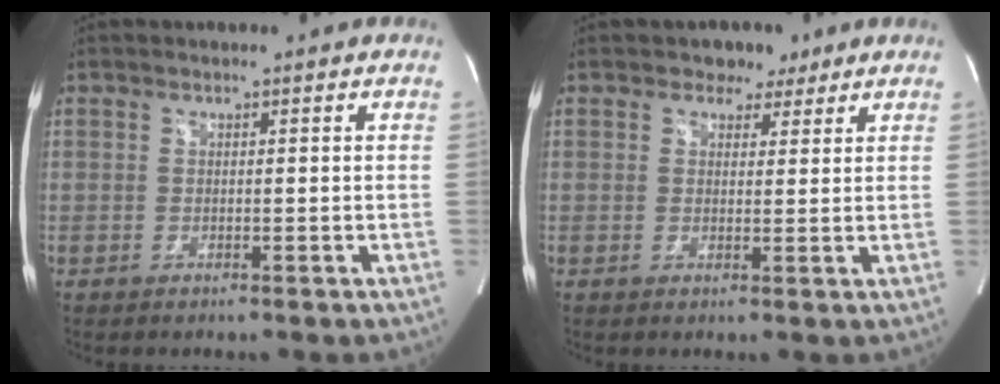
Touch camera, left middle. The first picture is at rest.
{"total": 3.5, "force": [2.3, 2.4, 0.9], "torque": [-0.008, 0.007, 0.031]}